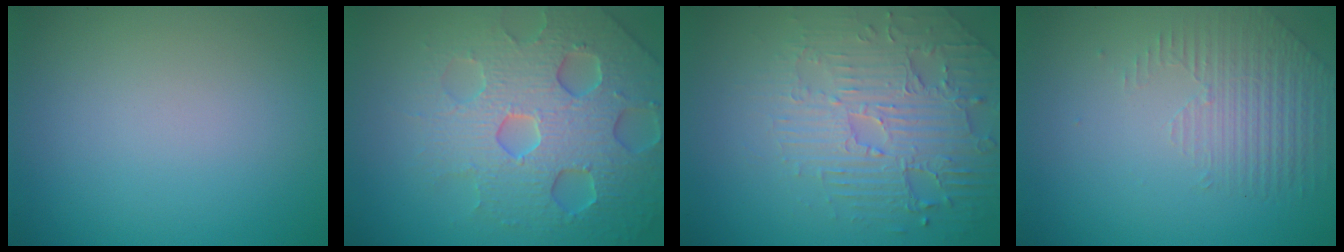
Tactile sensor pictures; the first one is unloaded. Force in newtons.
{"total": 7.0, "press": 6.8, "slide": 1.6}
{"total": 4.4, "press": 4.1, "slide": 1.6}
{"total": 1.5, "press": 0.9, "slide": 1.2}